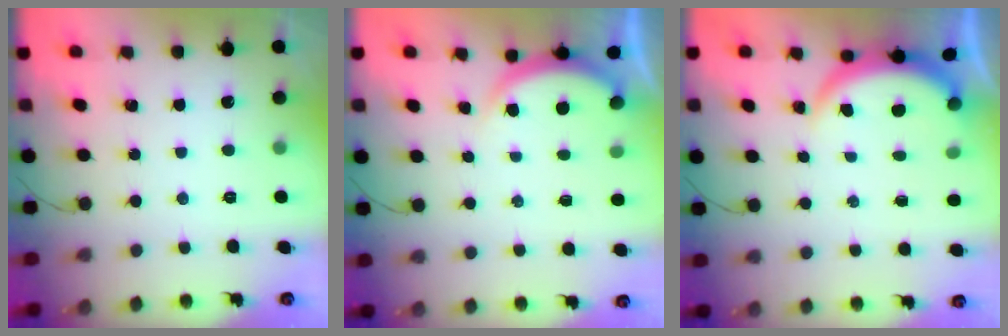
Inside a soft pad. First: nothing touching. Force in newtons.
{"total": 3.6, "press": 3.5, "slide": 0.7}
{"total": 4.0, "press": 4.0, "slide": 0.2}